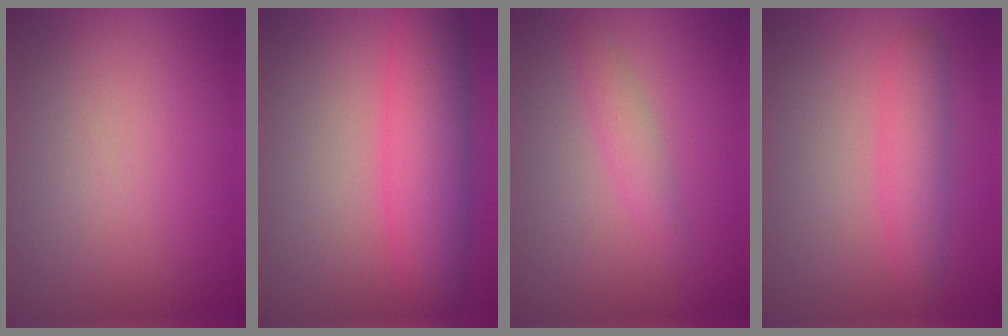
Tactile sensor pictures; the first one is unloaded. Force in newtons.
{"total": 6.4, "press": 6.4, "slide": 0.1}
{"total": 1.6, "press": 1.6, "slide": 0.1}
{"total": 2.9, "press": 2.9, "slide": 0.1}